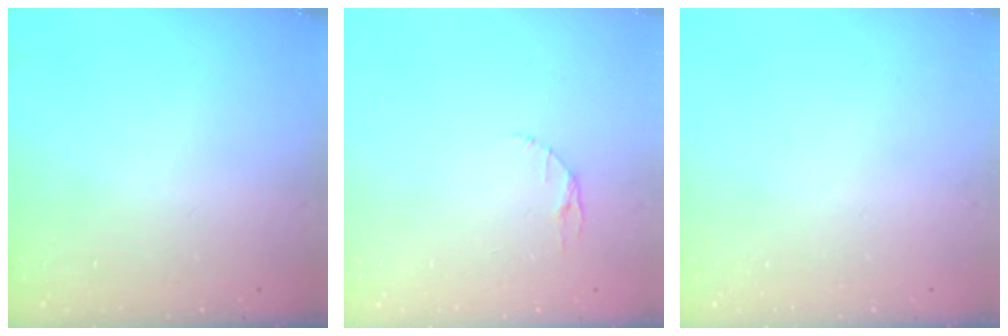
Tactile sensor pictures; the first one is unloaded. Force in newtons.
{"total": 2.9, "press": 2.9, "slide": 0.4}
{"total": 0.0}